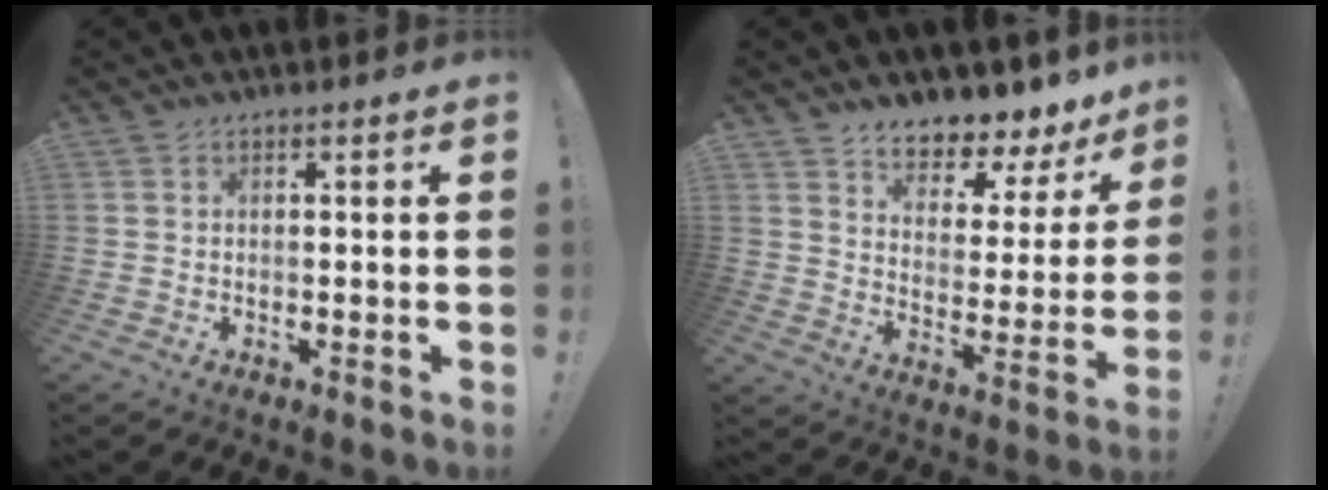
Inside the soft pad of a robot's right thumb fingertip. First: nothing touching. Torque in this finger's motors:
{"motor_torque": [0.33, 2.66, 0.77, 0.70, 0.00]}